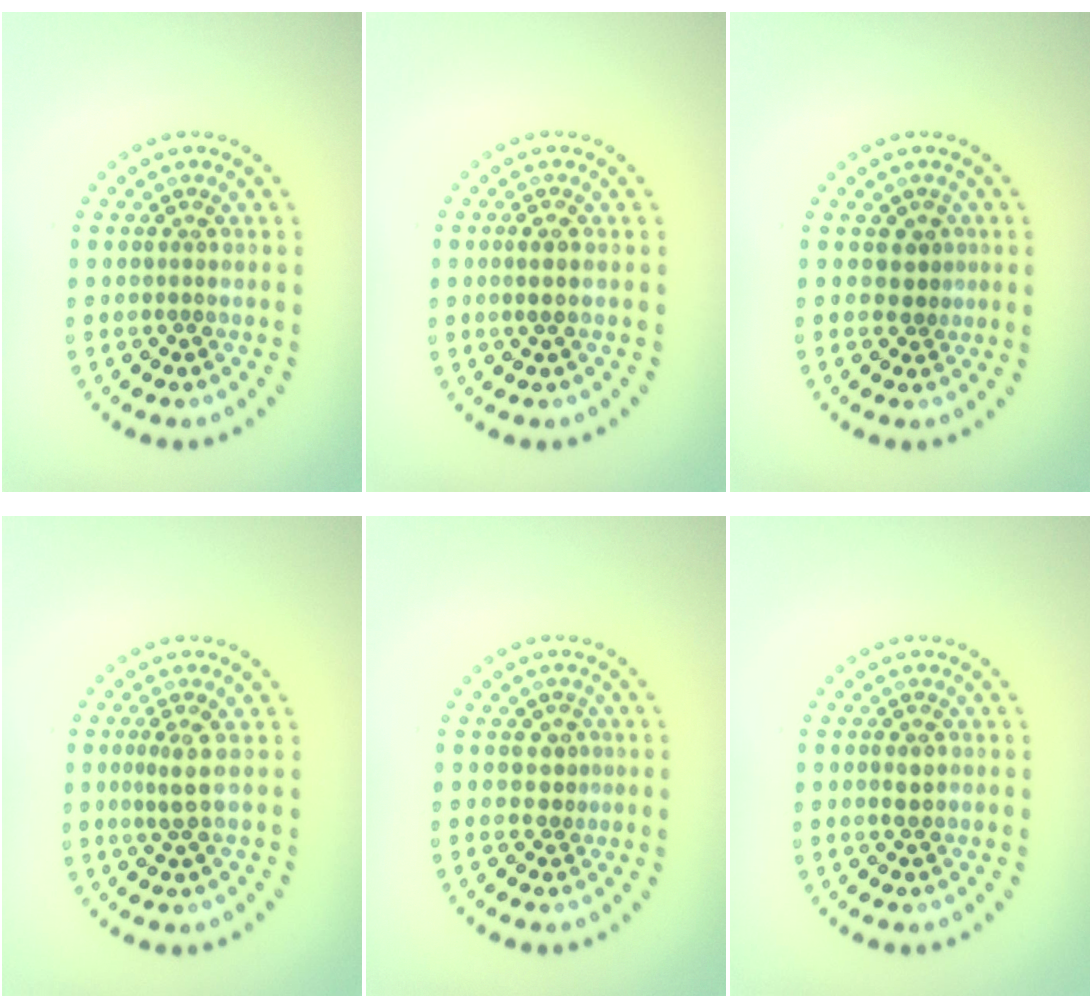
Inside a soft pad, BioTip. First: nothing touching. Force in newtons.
{"total": 1.4, "press": 1.2, "slide": 0.7}
{"total": 1.5, "press": 1.2, "slide": 1.0}
{"total": 1.9, "press": 1.4, "slide": 1.3}
{"total": 1.4, "press": 1.0, "slide": 1.0}
{"total": 1.0, "press": 1.0, "slide": 0.2}